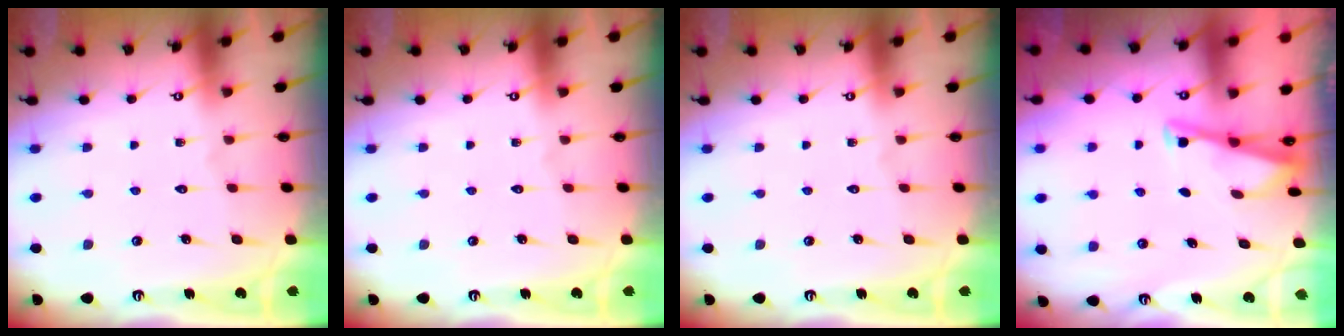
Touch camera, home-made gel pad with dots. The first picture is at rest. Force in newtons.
{"total": 0.0}
{"total": 0.0}
{"total": 3.4, "press": 3.4, "slide": 0.3}